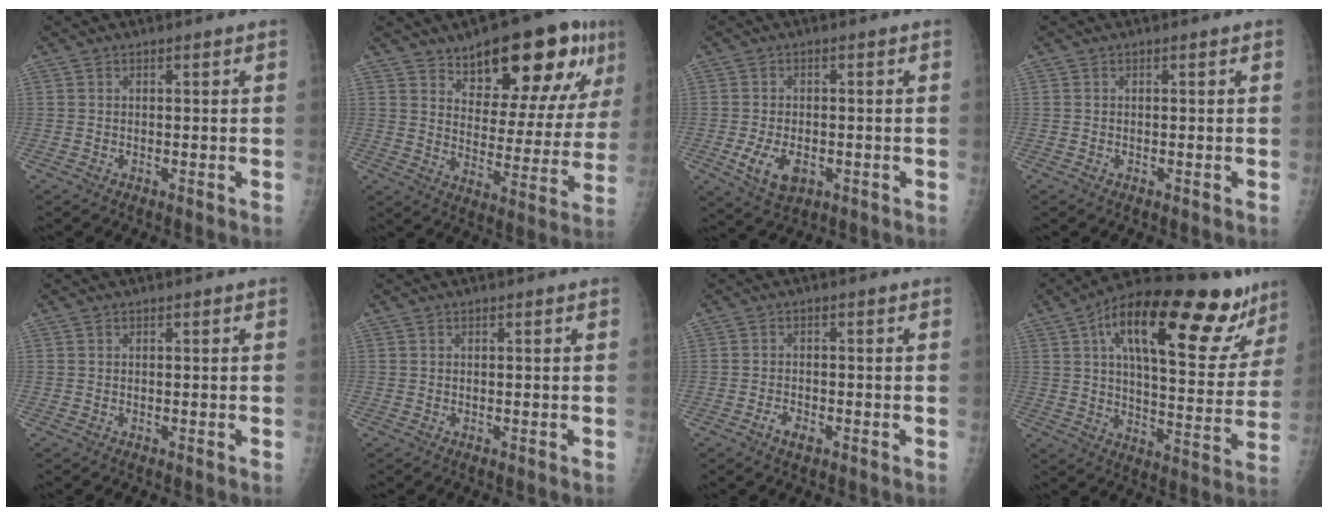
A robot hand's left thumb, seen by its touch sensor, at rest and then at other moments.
{"total": 20.0, "force": [11.6, 7.8, 14.3], "torque": [-0.157, -0.044, 0.173]}
{"total": 6.5, "force": [-2.0, 4.0, 4.7], "torque": [-0.082, -0.004, -0.025]}
{"total": 0.0}
{"total": 0.0}
{"total": 0.0}
{"total": 2.5, "force": [-1.4, 1.3, 1.6], "torque": [-0.030, 0.006, -0.024]}
{"total": 26.5, "force": [14.8, 9.3, 19.9], "torque": [-0.255, -0.014, 0.224]}